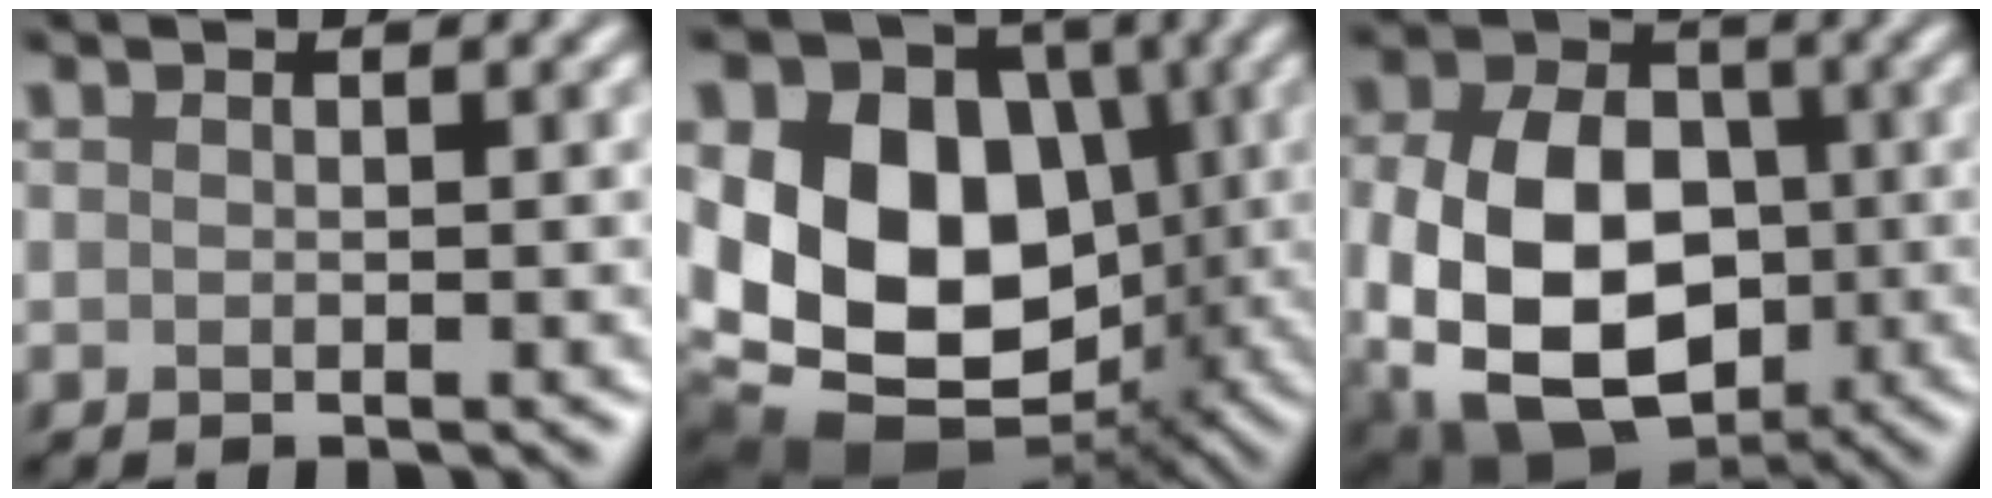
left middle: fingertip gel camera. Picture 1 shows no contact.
{"total": 17.2, "force": [-0.3, 13.4, 10.8], "torque": [-0.179, -0.001, -0.012]}
{"total": 14.4, "force": [-2.1, 10.4, 9.8], "torque": [-0.174, -0.021, -0.035]}